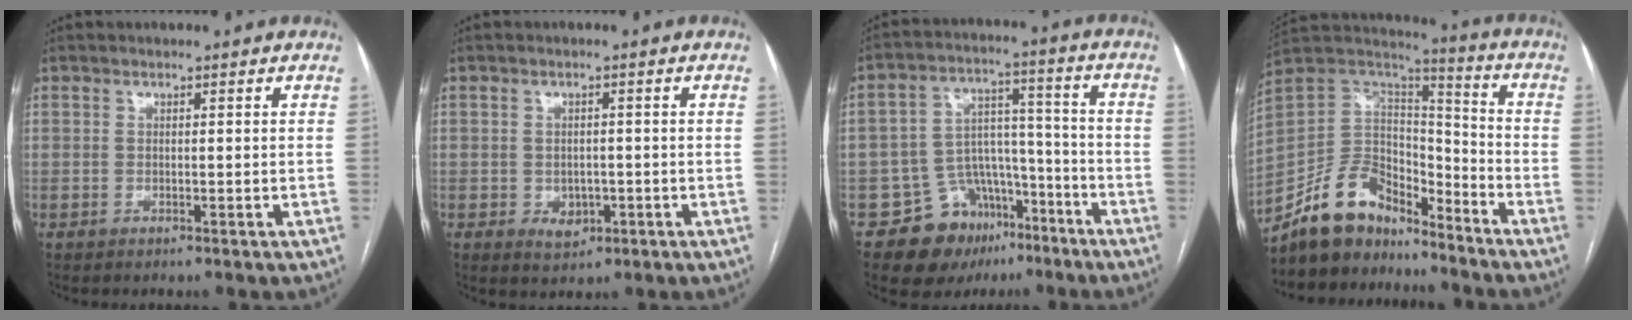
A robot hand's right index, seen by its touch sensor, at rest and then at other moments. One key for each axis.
{"total": 3.1, "fx": -1.0, "fy": 2.4, "fz": 1.7, "tx": -0.018, "ty": 0.002, "tz": -0.003}
{"total": 12.0, "fx": -7.6, "fy": 8.4, "fz": 4.0, "tx": -0.051, "ty": 0.058, "tz": -0.110}
{"total": 13.8, "fx": -11.4, "fy": 6.4, "fz": 4.4, "tx": -0.085, "ty": 0.052, "tz": -0.210}